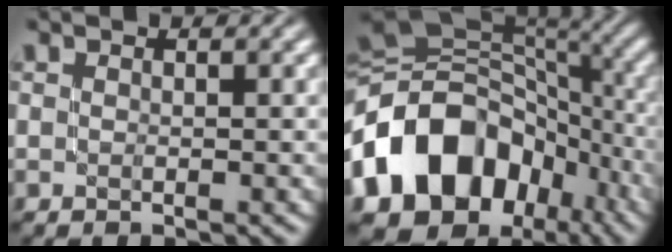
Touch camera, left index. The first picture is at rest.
{"total": 16.0, "force": [-6.0, 12.0, 8.8], "torque": [-0.170, 0.004, -0.118]}